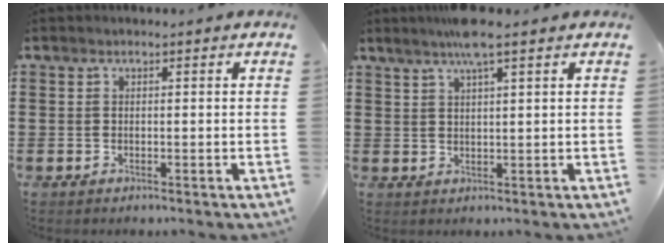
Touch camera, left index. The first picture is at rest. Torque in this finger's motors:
{"motor_torque": [1.52, -0.62, 0.55, 0.14]}